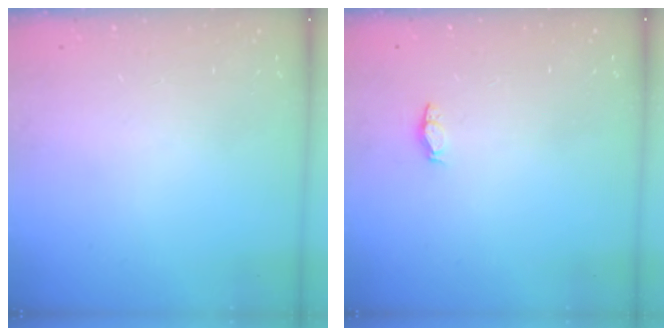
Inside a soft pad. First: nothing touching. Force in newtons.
{"total": 3.7, "press": 3.3, "slide": 1.5}